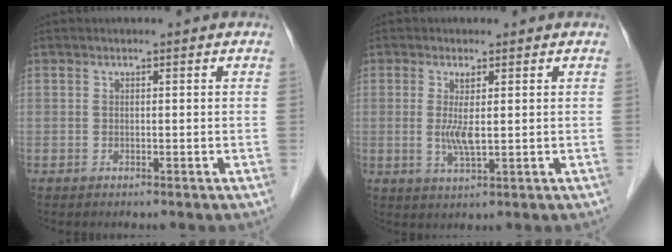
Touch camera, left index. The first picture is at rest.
{"total": 3.8, "force": [0.2, 0.4, 3.7], "torque": [-0.081, -0.010, 0.008]}